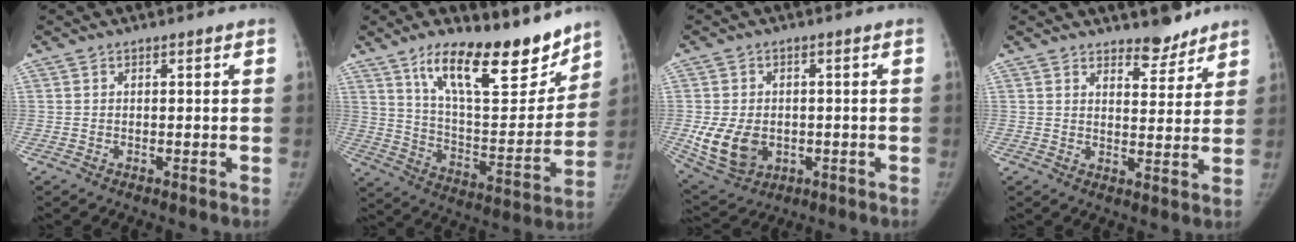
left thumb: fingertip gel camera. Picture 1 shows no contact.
{"total": 22.5, "force": [15.7, 8.0, 14.0], "torque": [-0.166, -0.084, 0.258]}
{"total": 10.1, "force": [-1.4, 7.6, 6.6], "torque": [-0.112, -0.004, -0.006]}
{"total": 5.7, "force": [4.9, 2.2, 1.7], "torque": [0.002, -0.040, 0.077]}